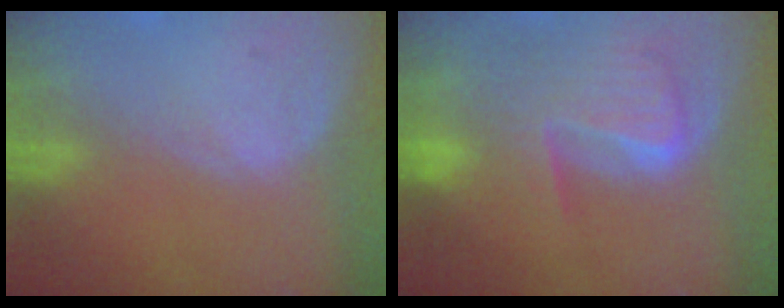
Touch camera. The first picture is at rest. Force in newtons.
{"total": 9.8, "press": 8.4, "slide": 5.0}